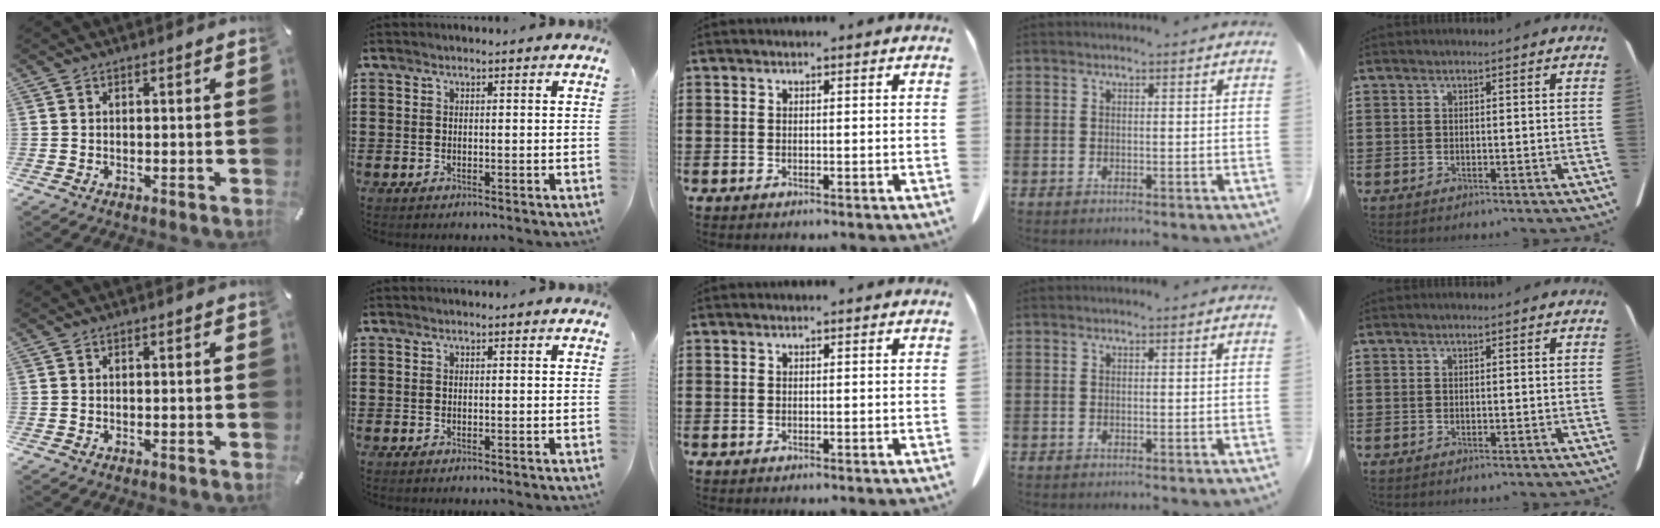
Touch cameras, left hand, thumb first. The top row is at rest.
{}